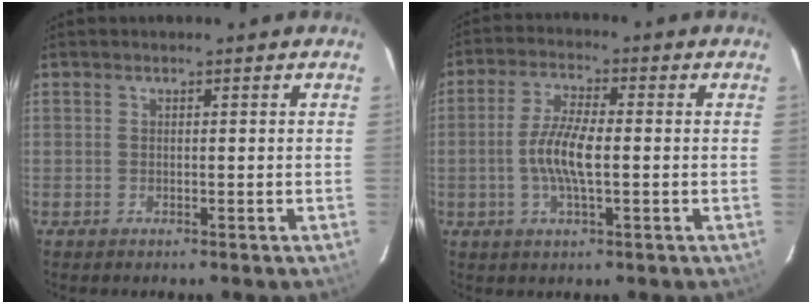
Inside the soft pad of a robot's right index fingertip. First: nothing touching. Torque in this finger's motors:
{"motor_torque": [0.20, 0.00, 0.33, 0.13]}